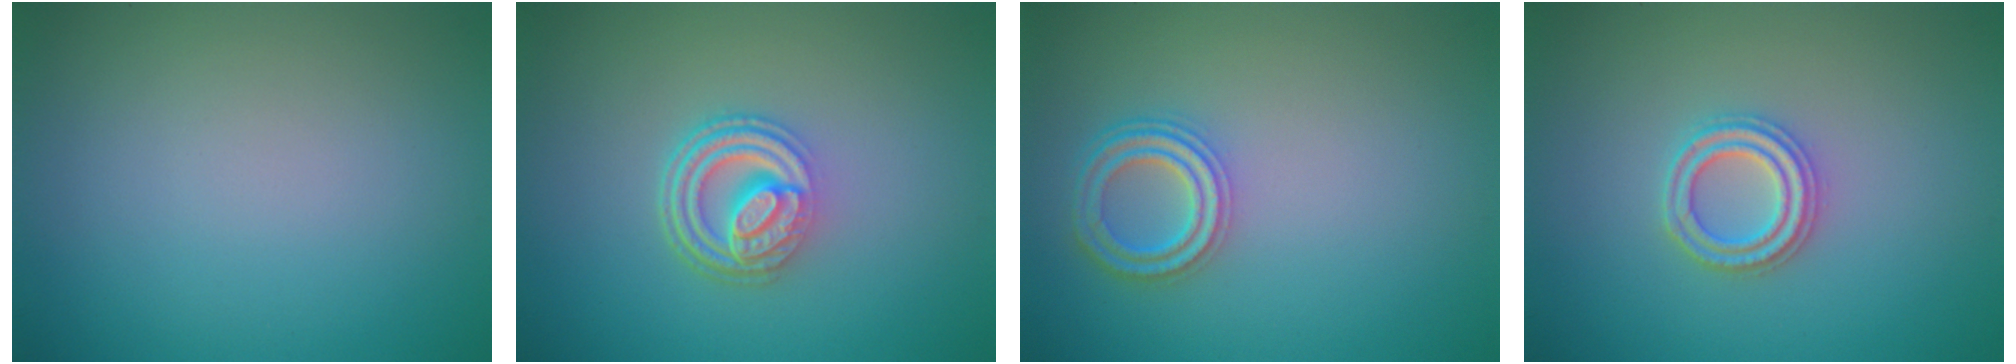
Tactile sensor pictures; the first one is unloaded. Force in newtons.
{"total": 4.9, "press": 3.5, "slide": 3.4}
{"total": 3.5, "press": 2.9, "slide": 2.0}
{"total": 2.4, "press": 2.4, "slide": 0.4}